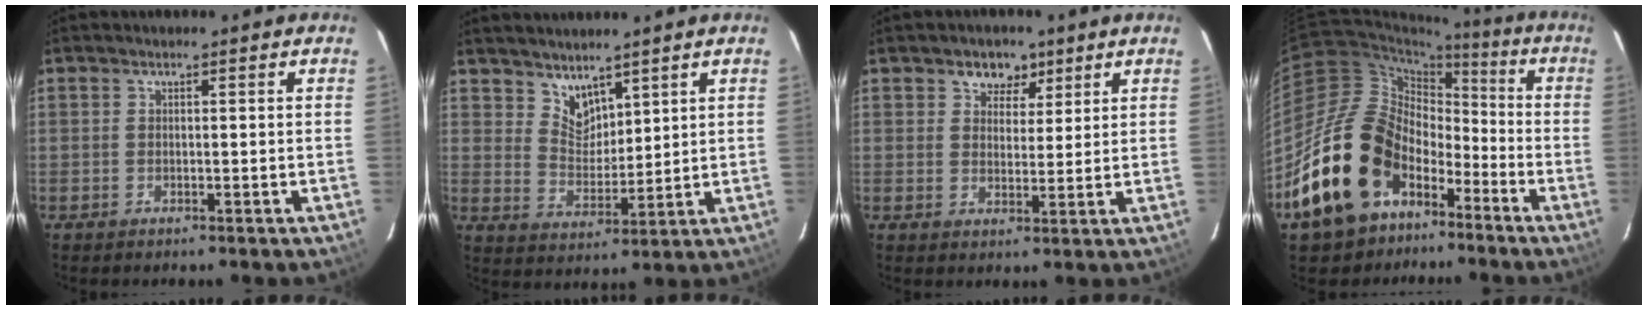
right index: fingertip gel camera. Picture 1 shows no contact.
{"total": 5.8, "force": [4.8, 2.9, 1.6], "torque": [-0.019, -0.002, 0.095]}
{"total": 5.0, "force": [3.0, 3.7, 1.5], "torque": [-0.015, 0.001, 0.047]}
{"total": 20.1, "force": [-10.7, 13.5, 10.4], "torque": [-0.217, 0.012, -0.164]}